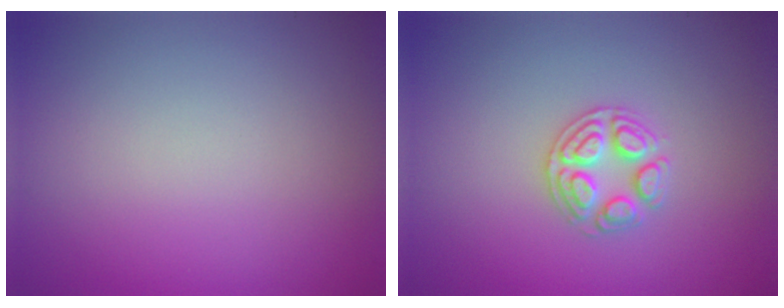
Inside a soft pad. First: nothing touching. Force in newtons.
{"total": 2.6, "press": 2.5, "slide": 0.5}